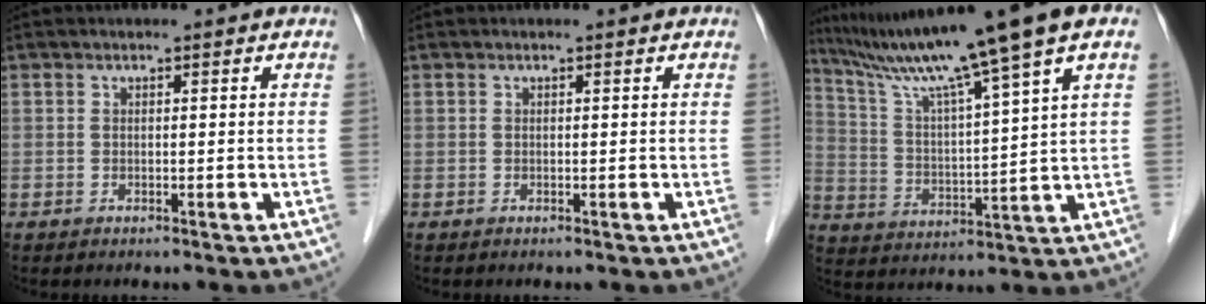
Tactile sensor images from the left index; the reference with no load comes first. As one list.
[{"total": 0.0}, {"total": 17.0, "force": [11.7, -1.6, 12.2], "torque": [-0.198, 0.015, 0.187]}]